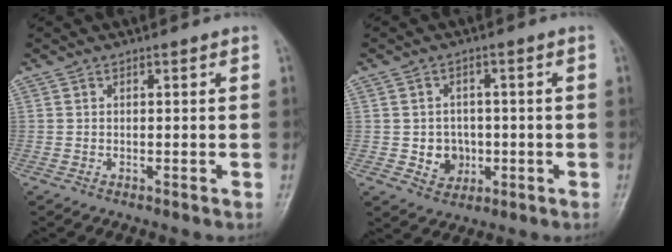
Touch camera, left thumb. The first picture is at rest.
{"total": 5.6, "force": [-0.9, 5.1, 2.3], "torque": [-0.005, 0.009, -0.009]}